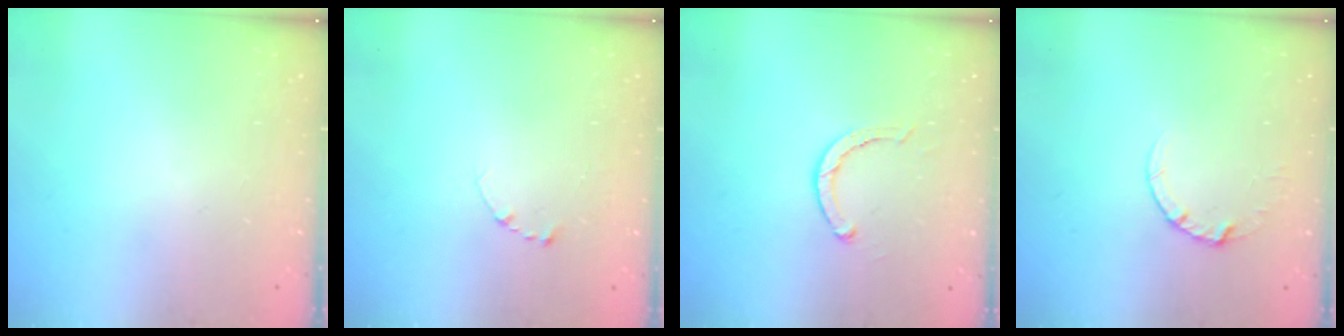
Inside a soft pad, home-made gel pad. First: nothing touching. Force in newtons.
{"total": 2.7, "press": 2.7, "slide": 0.3}
{"total": 2.8, "press": 2.8, "slide": 0.2}
{"total": 2.7, "press": 2.7, "slide": 0.2}